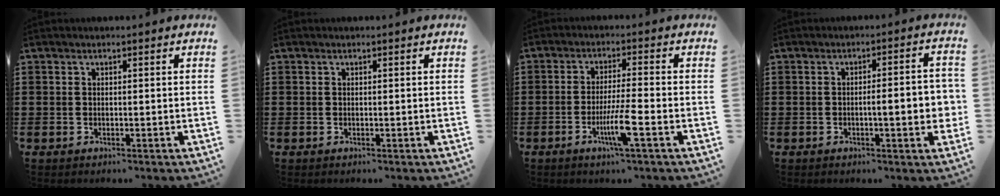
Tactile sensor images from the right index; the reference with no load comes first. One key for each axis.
{"total": 0.0}
{"total": 6.4, "fx": -2.6, "fy": 0.1, "fz": 5.9, "tx": -0.117, "ty": -0.020, "tz": -0.049}
{"total": 5.9, "fx": -0.9, "fy": 0.8, "fz": 5.8, "tx": -0.077, "ty": -0.007, "tz": -0.019}